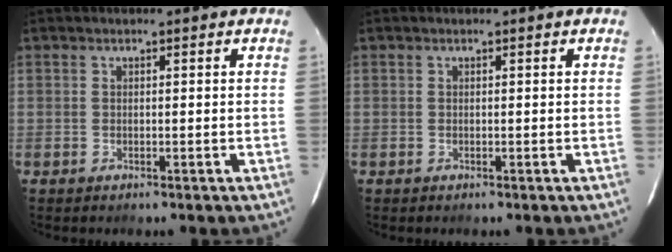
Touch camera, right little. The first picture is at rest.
{"total": 0.0}